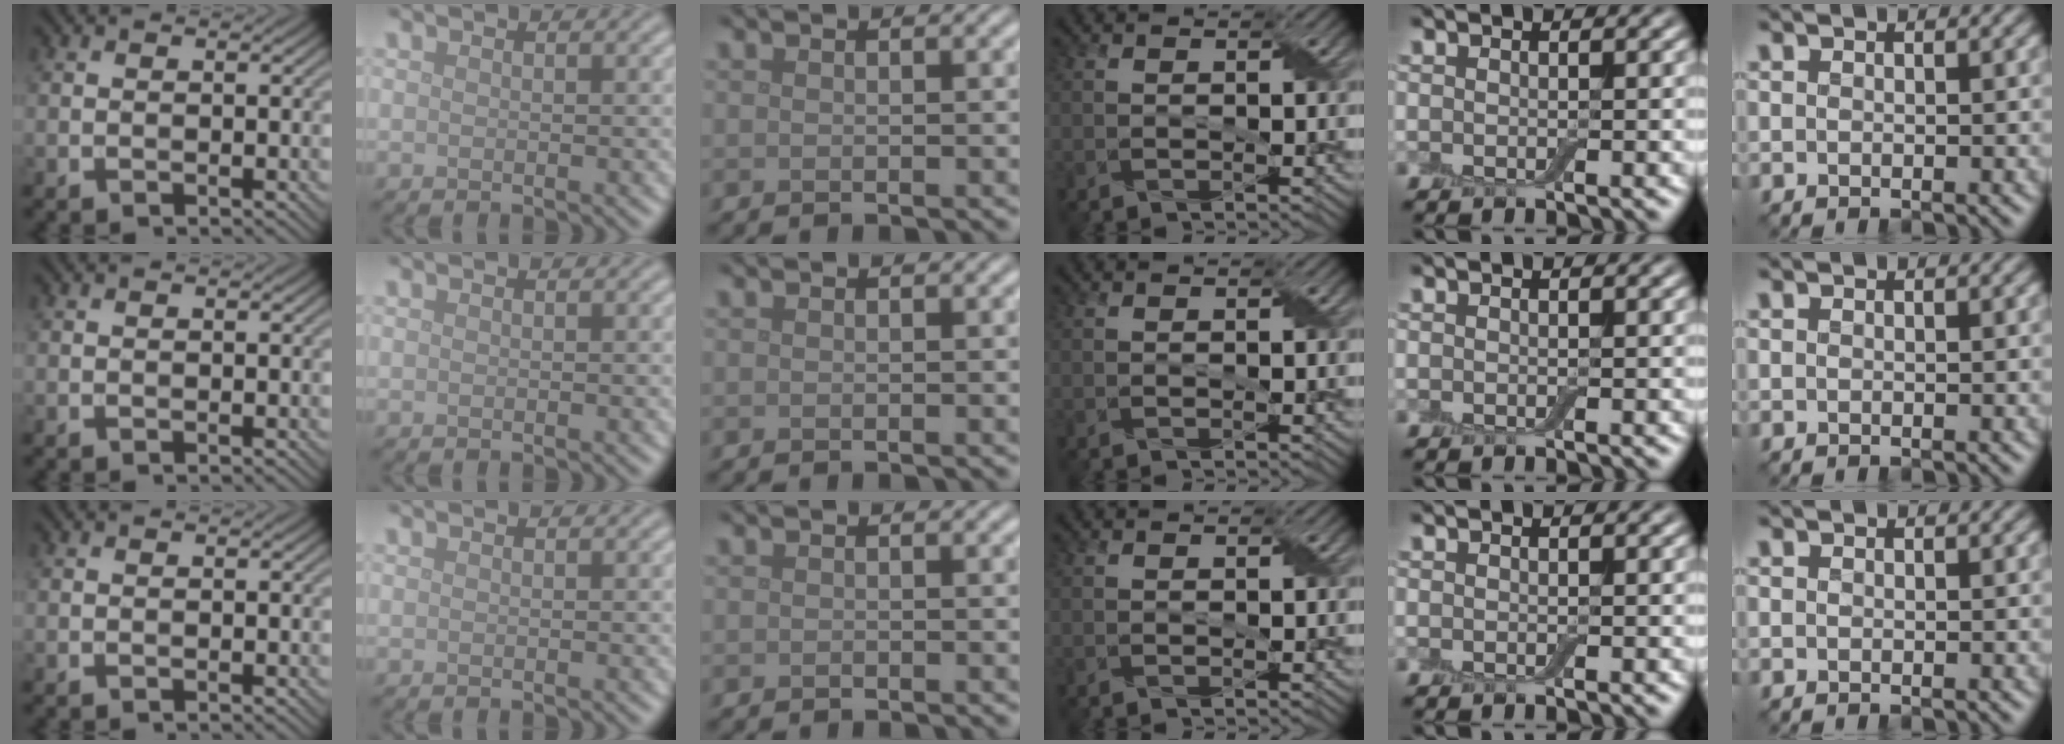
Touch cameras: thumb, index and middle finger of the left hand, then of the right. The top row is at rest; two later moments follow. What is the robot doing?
{"motion": "fold", "object": "aluminum foil"}